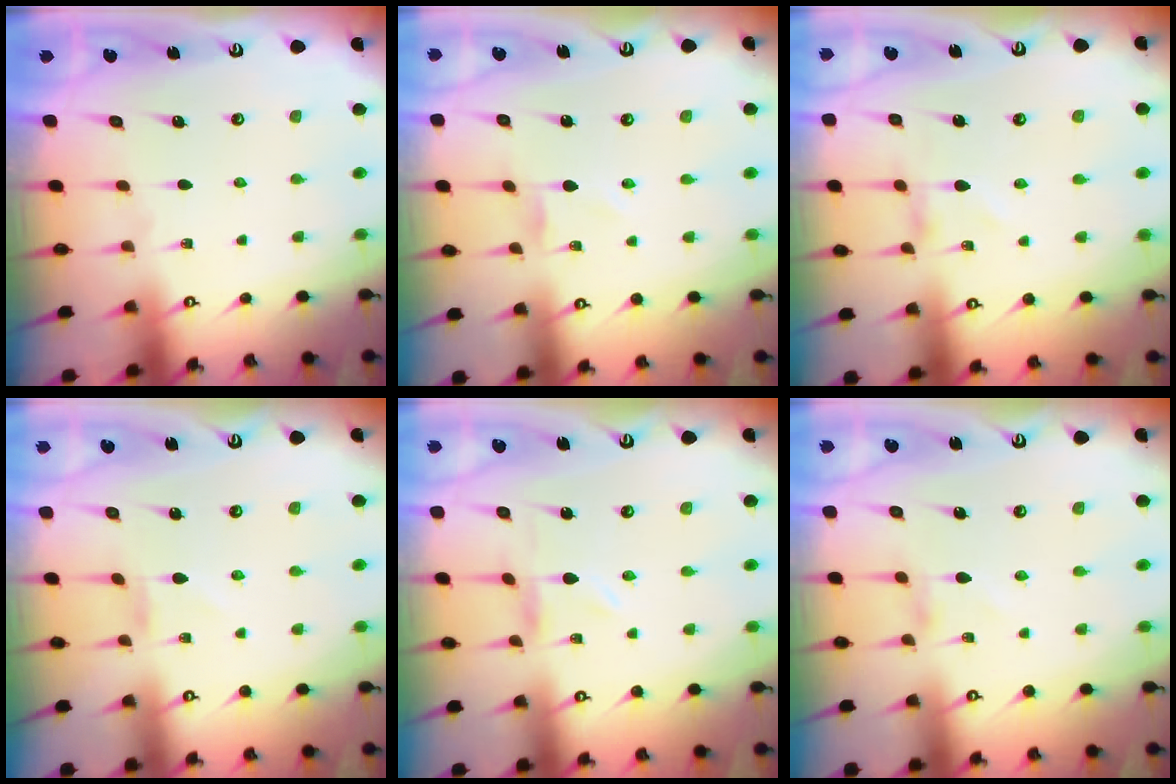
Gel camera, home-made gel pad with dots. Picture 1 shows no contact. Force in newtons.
{"total": 0.0}
{"total": 0.9, "press": 0.9, "slide": 0.1}
{"total": 0.0}
{"total": 0.0}
{"total": 0.0}